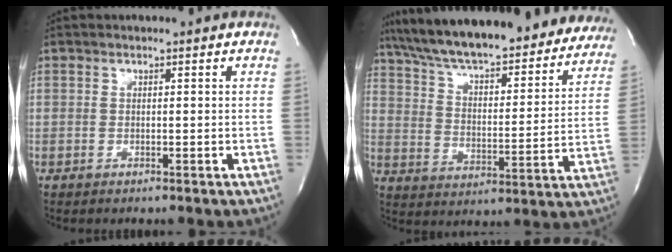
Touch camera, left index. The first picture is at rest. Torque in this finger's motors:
{"motor_torque": [1.04, -1.10, 1.05, 0.21]}